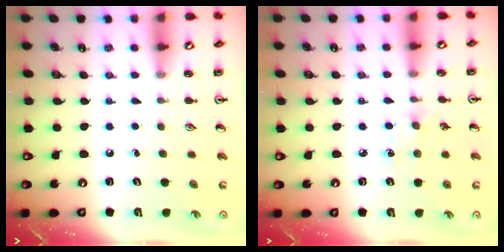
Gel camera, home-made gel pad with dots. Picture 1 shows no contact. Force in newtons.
{"total": 4.2, "press": 4.1, "slide": 0.6}